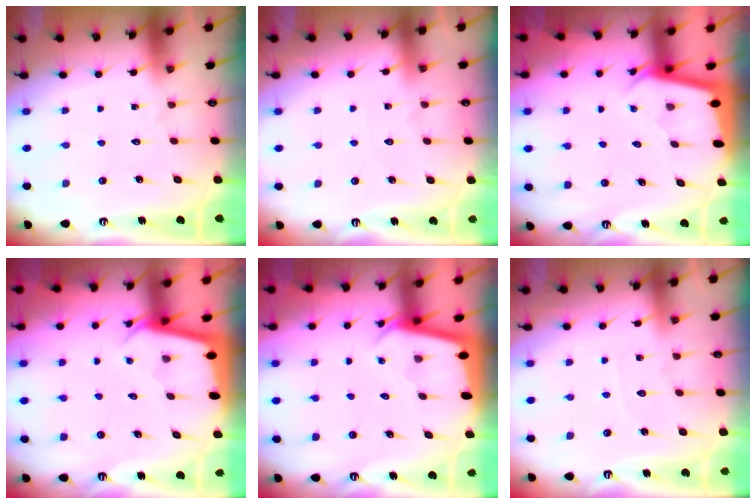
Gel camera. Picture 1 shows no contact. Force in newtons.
{"total": 2.2, "press": 2.2, "slide": 0.2}
{"total": 2.2, "press": 2.2, "slide": 0.1}
{"total": 2.3, "press": 2.3, "slide": 0.1}
{"total": 2.4, "press": 2.4, "slide": 0.1}
{"total": 3.4, "press": 3.4, "slide": 0.5}